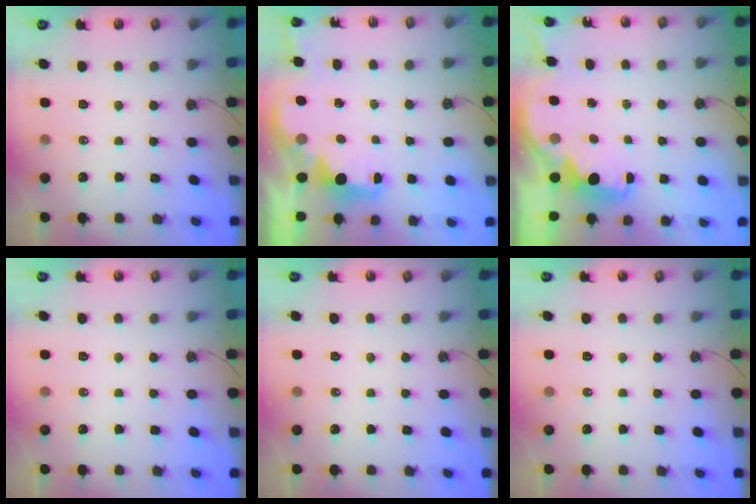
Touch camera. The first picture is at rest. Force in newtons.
{"total": 1.8, "press": 1.7, "slide": 0.6}
{"total": 2.3, "press": 2.3, "slide": 0.4}
{"total": 0.0}
{"total": 0.0}
{"total": 0.0}